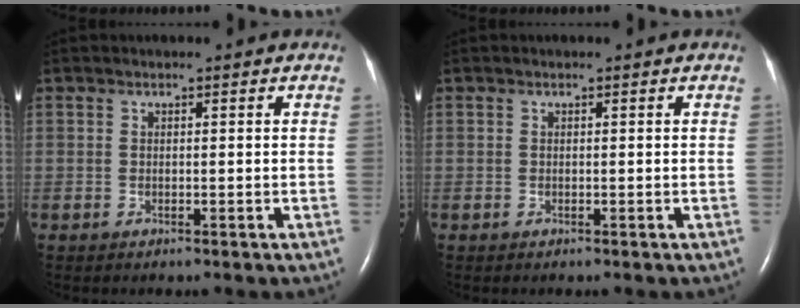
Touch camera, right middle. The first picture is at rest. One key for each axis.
{"total": 0.0}